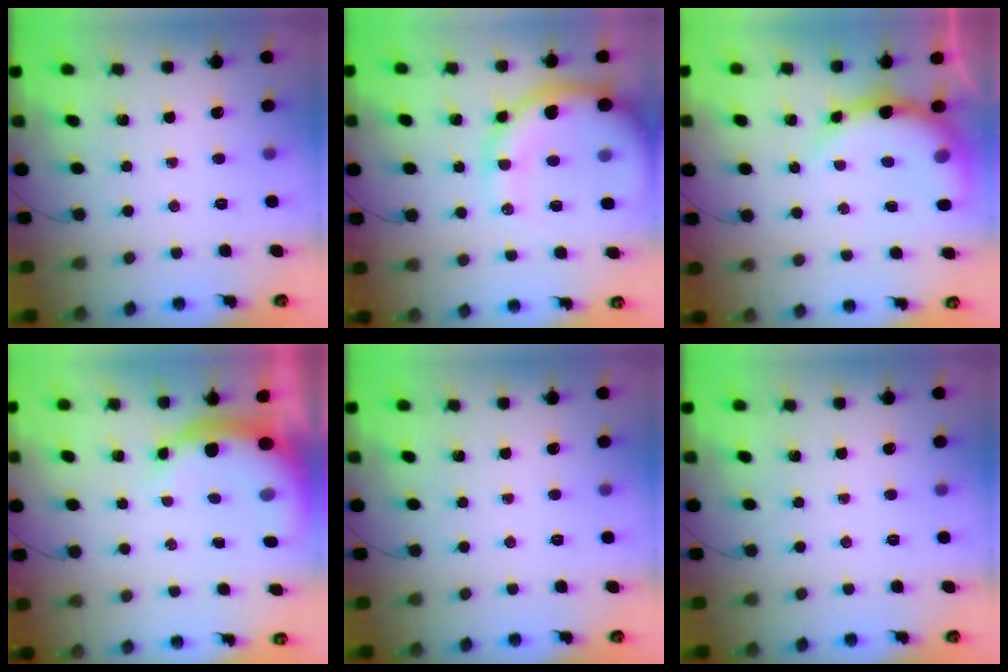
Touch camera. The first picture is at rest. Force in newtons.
{"total": 13.9, "press": 13.3, "slide": 4.1}
{"total": 9.8, "press": 9.6, "slide": 2.1}
{"total": 8.4, "press": 8.3, "slide": 1.4}
{"total": 0.0}
{"total": 0.0}